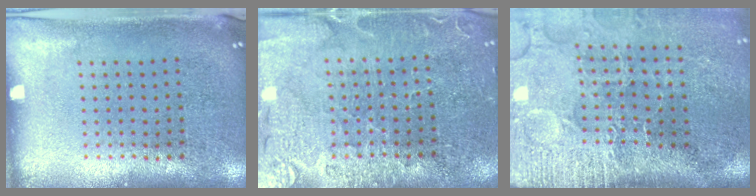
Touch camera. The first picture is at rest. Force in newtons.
{"total": 3.7, "press": 3.5, "slide": 1.1}
{"total": 5.0, "press": 4.0, "slide": 3.0}